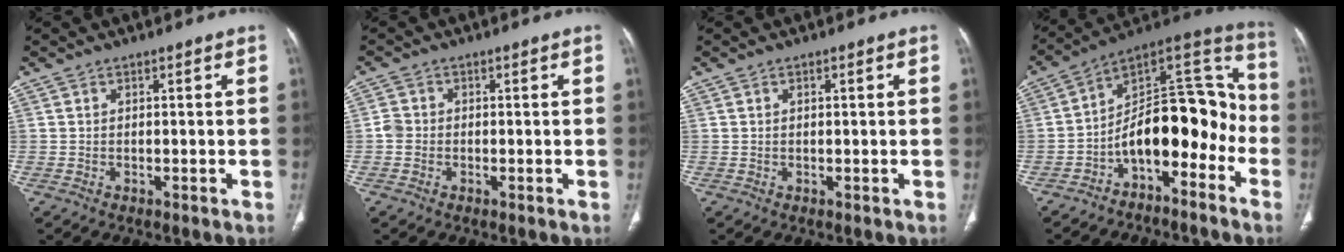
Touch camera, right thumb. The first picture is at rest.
{"total": 2.1, "force": [-0.4, 1.9, 0.9], "torque": [-0.010, 0.006, -0.011]}
{"total": 1.0, "force": [0.3, 0.3, 0.9], "torque": [-0.019, 0.005, 0.006]}
{"total": 16.5, "force": [-6.5, 8.7, 12.5], "torque": [-0.146, 0.114, -0.109]}